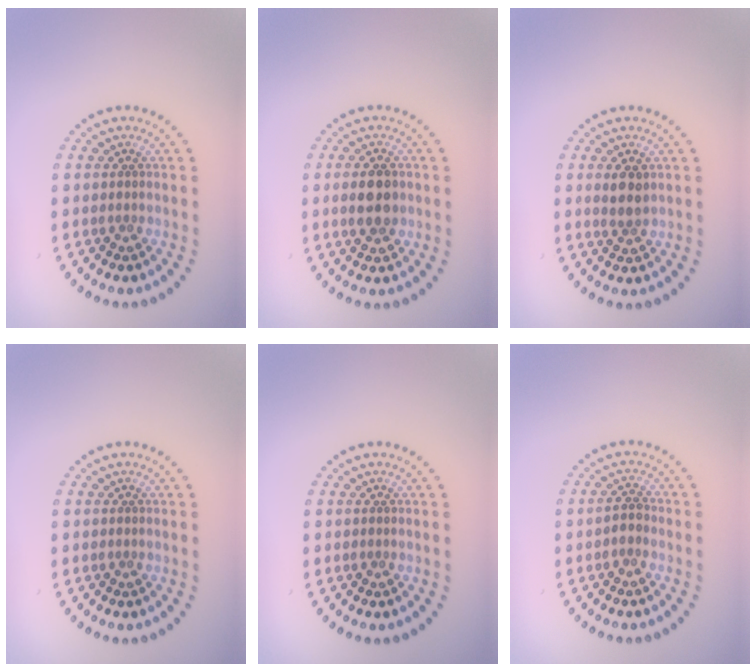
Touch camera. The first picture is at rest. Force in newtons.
{"total": 3.7, "press": 3.7, "slide": 0.2}
{"total": 2.1, "press": 1.9, "slide": 0.8}
{"total": 0.0}
{"total": 0.0}
{"total": 1.2, "press": 1.1, "slide": 0.6}